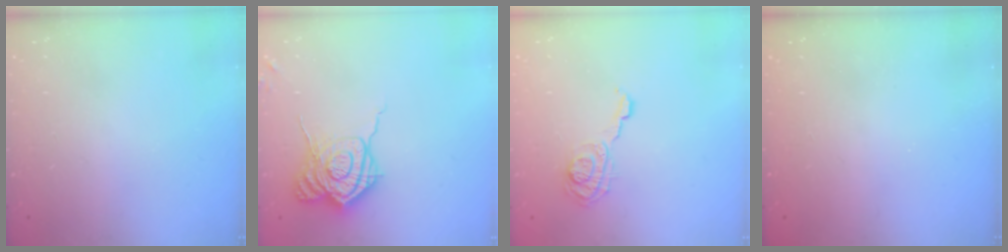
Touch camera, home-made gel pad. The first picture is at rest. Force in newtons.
{"total": 16.2, "press": 16.2, "slide": 0.5}
{"total": 9.2, "press": 9.2, "slide": 0.4}
{"total": 2.3, "press": 2.2, "slide": 0.8}